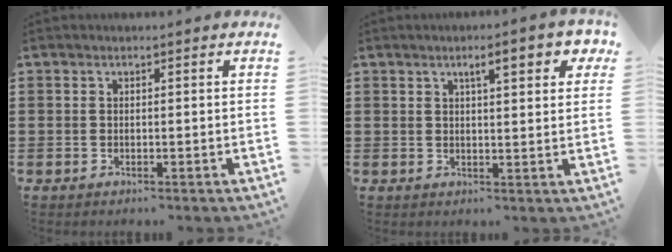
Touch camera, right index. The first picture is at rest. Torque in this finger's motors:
{"motor_torque": [0.95, 0.41, 0.40, 0.04]}